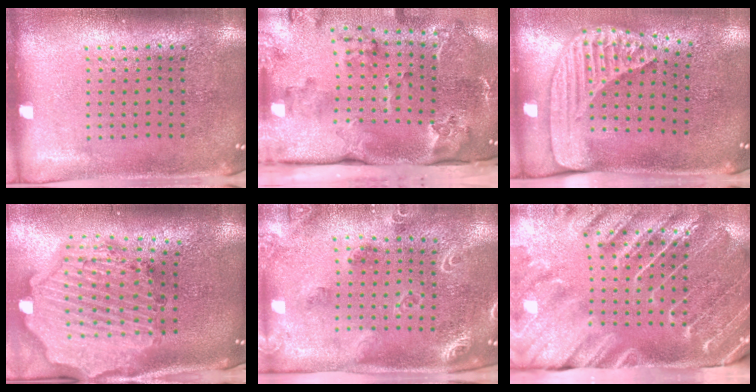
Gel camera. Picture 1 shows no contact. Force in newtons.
{"total": 3.9, "press": 2.6, "slide": 2.9}
{"total": 2.4, "press": 1.7, "slide": 1.7}
{"total": 4.1, "press": 3.3, "slide": 2.5}
{"total": 1.9, "press": 1.8, "slide": 0.3}
{"total": 4.3, "press": 3.4, "slide": 2.5}